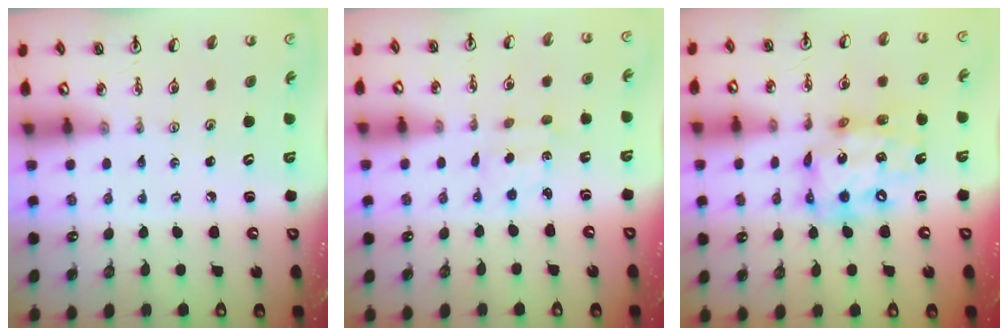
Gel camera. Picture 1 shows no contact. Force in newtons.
{"total": 1.8, "press": 1.6, "slide": 0.7}
{"total": 14.1, "press": 14.1, "slide": 0.9}